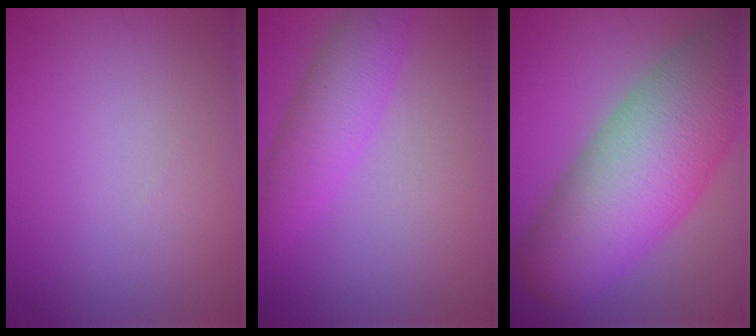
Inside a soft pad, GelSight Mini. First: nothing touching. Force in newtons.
{"total": 4.5, "press": 4.5, "slide": 0.1}
{"total": 13.9, "press": 13.9, "slide": 0.7}